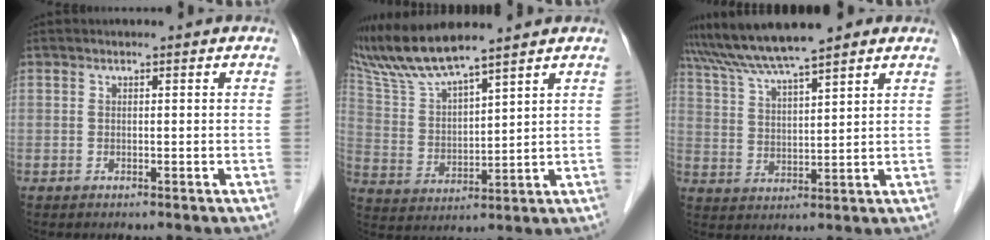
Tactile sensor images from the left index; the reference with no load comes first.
{"total": 10.4, "force": [9.5, -0.4, 4.1], "torque": [-0.100, 0.012, 0.196]}
{"total": 10.3, "force": [8.9, 0.5, 5.3], "torque": [-0.099, 0.033, 0.157]}